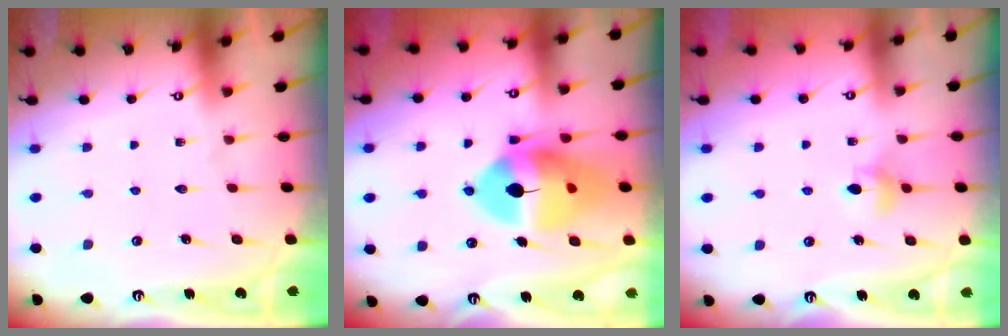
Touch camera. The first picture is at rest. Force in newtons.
{"total": 15.9, "press": 15.8, "slide": 2.0}
{"total": 4.7, "press": 4.6, "slide": 0.7}